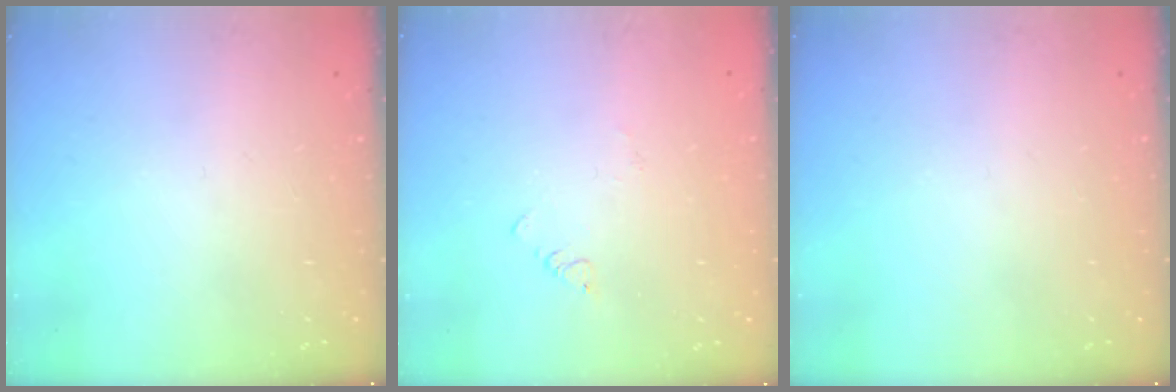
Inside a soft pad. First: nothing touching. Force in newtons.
{"total": 2.1, "press": 2.1, "slide": 0.3}
{"total": 0.0}